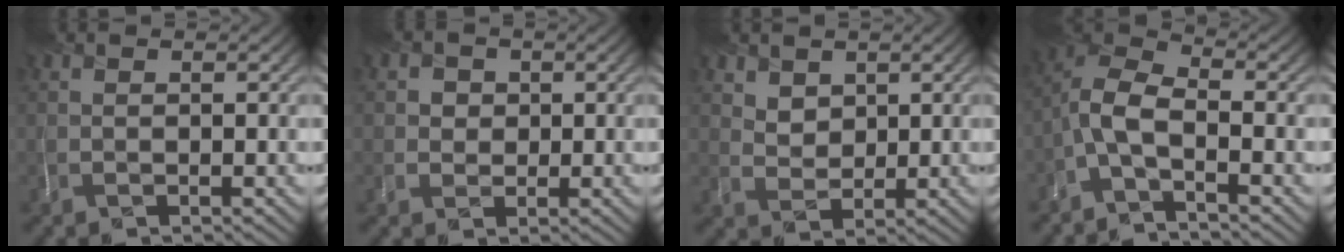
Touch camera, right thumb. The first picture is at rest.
{"total": 2.2, "force": [0.4, 2.1, -0.2], "torque": [0.008, -0.008, 0.009]}
{"total": 3.3, "force": [2.3, 2.4, 0.6], "torque": [-0.022, -0.012, 0.051]}
{"total": 5.2, "force": [-2.6, 2.1, 4.0], "torque": [-0.087, 0.005, -0.066]}